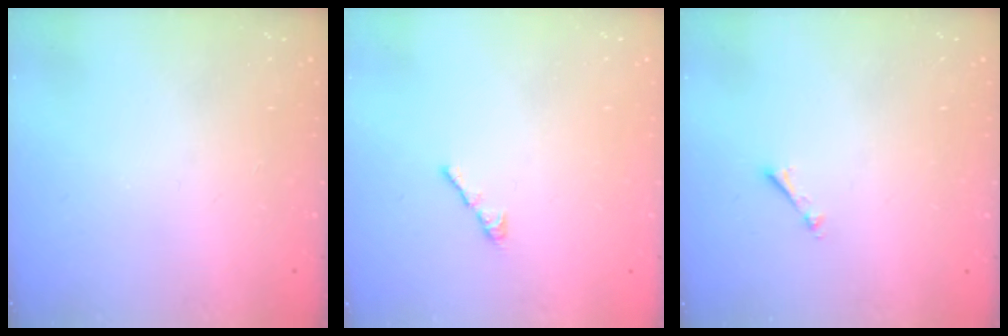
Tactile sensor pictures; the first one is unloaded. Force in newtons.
{"total": 0.6, "press": 0.4, "slide": 0.4}
{"total": 0.6, "press": 0.6, "slide": 0.2}